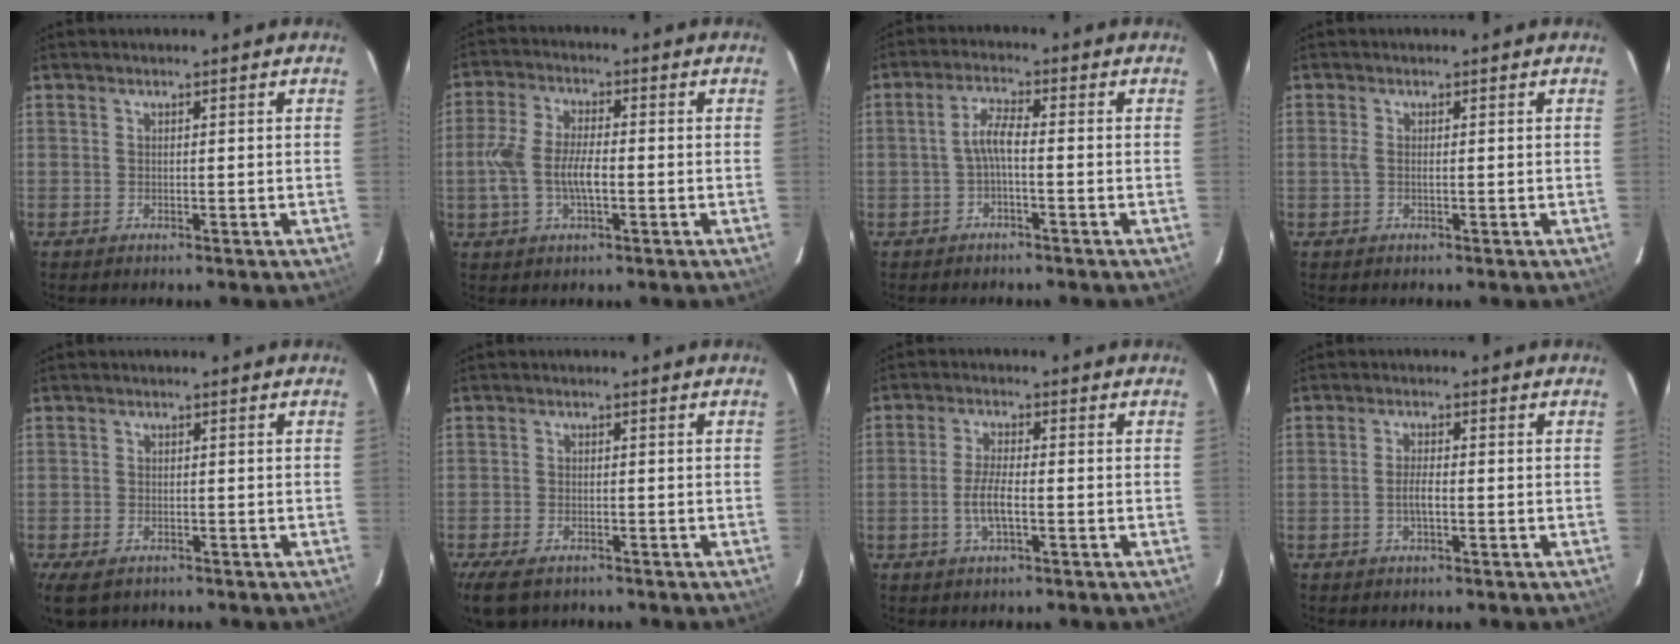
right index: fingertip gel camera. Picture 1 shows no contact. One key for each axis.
{"total": 8.4, "fx": -1.6, "fy": 3.6, "fz": 7.4, "tx": -0.155, "ty": 0.004, "tz": -0.032}
{"total": 3.3, "fx": -1.1, "fy": 0.5, "fz": 3.0, "tx": -0.067, "ty": 0.008, "tz": -0.023}
{"total": 1.4, "fx": -0.1, "fy": 0.3, "fz": 1.4, "tx": -0.030, "ty": 0.000, "tz": -0.004}
{"total": 4.9, "fx": -3.0, "fy": 2.9, "fz": 2.7, "tx": -0.064, "ty": -0.019, "tz": -0.053}
{"total": 6.6, "fx": -4.5, "fy": 3.4, "fz": 3.5, "tx": -0.091, "ty": -0.023, "tz": -0.083}
{"total": 4.9, "fx": -1.5, "fy": 1.3, "fz": 4.4, "tx": -0.091, "ty": -0.002, "tz": -0.029}
{"total": 2.5, "fx": -0.8, "fy": 0.7, "fz": 2.3, "tx": -0.044, "ty": -0.001, "tz": -0.014}